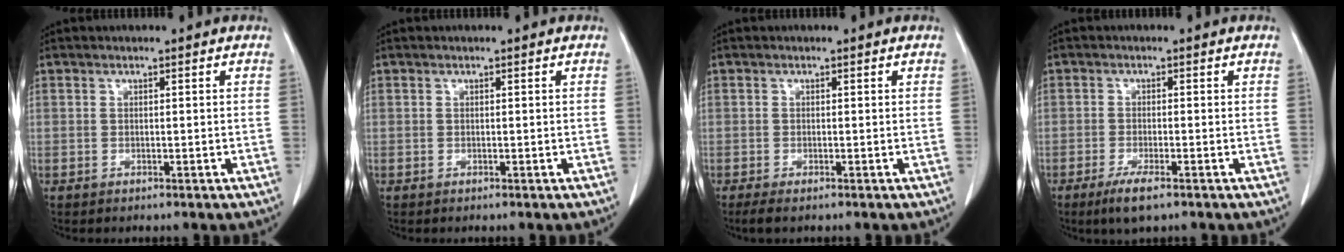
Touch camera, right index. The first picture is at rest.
{"total": 0.0}
{"total": 1.6, "force": [-1.1, 0.3, 1.1], "torque": [-0.020, -0.004, -0.019]}
{"total": 4.1, "force": [-2.6, 0.6, 3.1], "torque": [-0.061, -0.008, -0.045]}